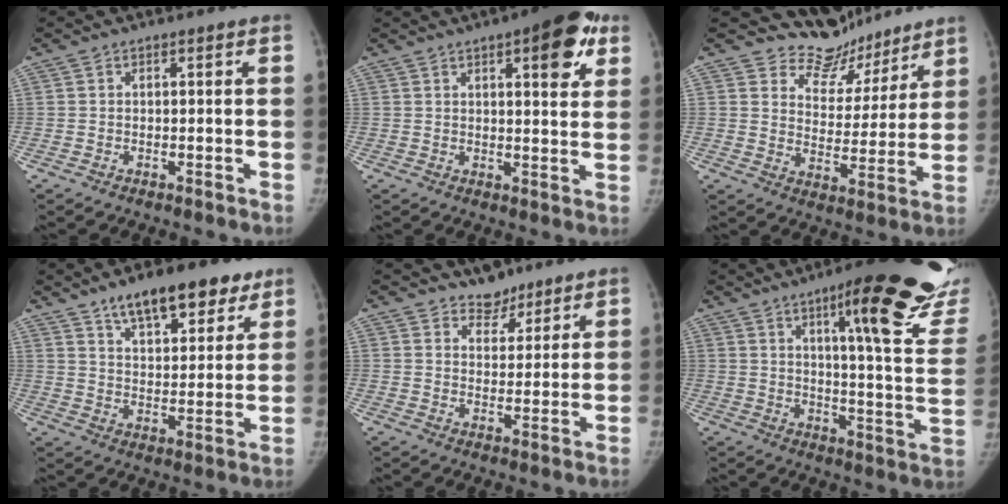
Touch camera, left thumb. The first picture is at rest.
{"total": 11.6, "force": [5.5, 4.0, 9.4], "torque": [-0.090, -0.014, 0.064]}
{"total": 10.5, "force": [9.5, 4.5, 0.1], "torque": [0.036, -0.083, 0.147]}
{"total": 14.4, "force": [9.6, 6.2, 8.7], "torque": [-0.085, -0.041, 0.149]}
{"total": 5.1, "force": [4.1, 2.8, 0.9], "torque": [0.016, -0.031, 0.065]}
{"total": 26.2, "force": [16.8, 4.6, 19.6], "torque": [-0.219, -0.091, 0.215]}